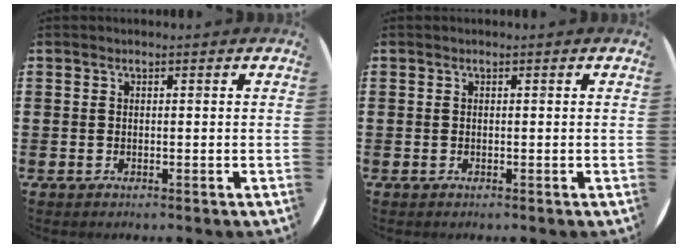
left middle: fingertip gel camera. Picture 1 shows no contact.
{"total": 0.0}